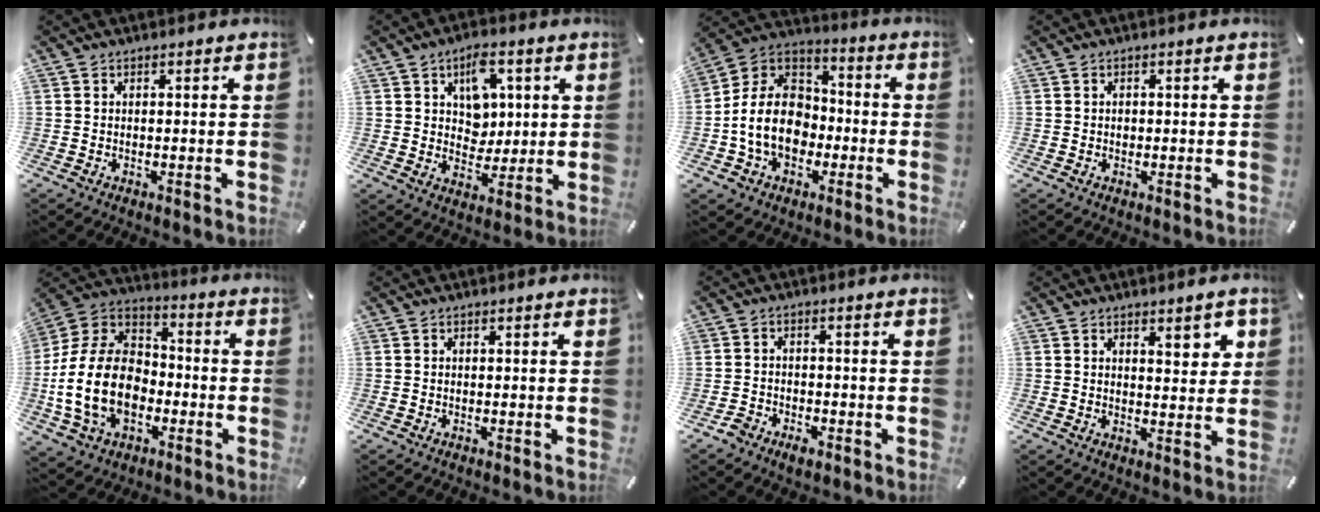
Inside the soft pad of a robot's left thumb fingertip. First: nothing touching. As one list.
[{"total": 9.1, "force": [3.7, 7.1, 4.4], "torque": [-0.052, -0.011, 0.061]}, {"total": 14.6, "force": [-4.2, 11.6, 7.8], "torque": [-0.177, 0.025, -0.076]}, {"total": 0.8, "force": [-0.1, 0.7, 0.4], "torque": [-0.006, 0.004, -0.003]}, {"total": 18.6, "force": [-4.9, 13.4, 11.9], "torque": [-0.266, 0.029, -0.087]}, {"total": 0.0}, {"total": 3.2, "force": [-2.3, 1.9, 1.0], "torque": [-0.022, 0.011, -0.047]}, {"total": 4.9, "force": [3.0, 2.4, 3.0], "torque": [-0.025, -0.016, 0.045]}]